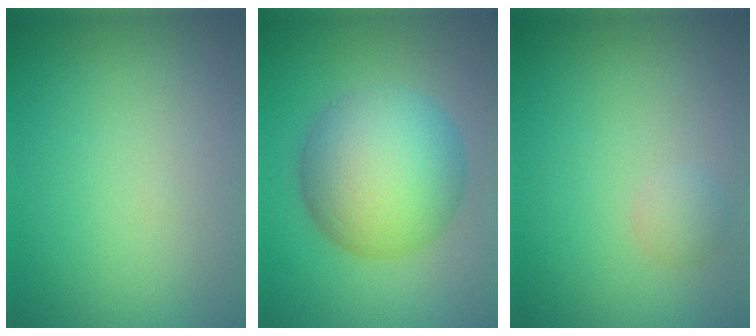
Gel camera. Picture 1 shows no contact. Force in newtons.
{"total": 9.2, "press": 9.2, "slide": 0.4}
{"total": 1.2, "press": 1.2, "slide": 0.0}